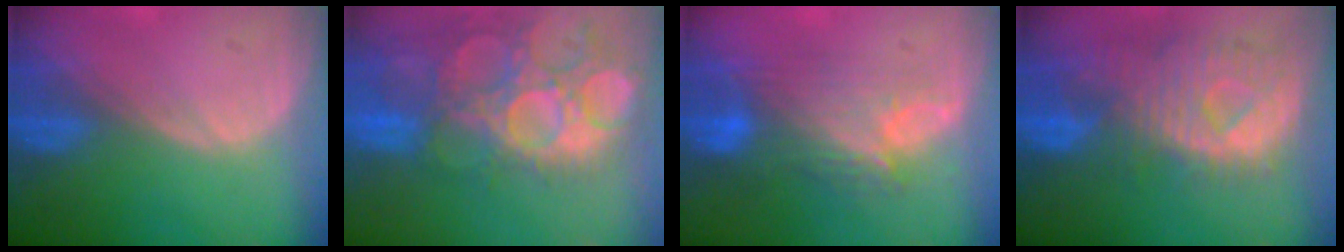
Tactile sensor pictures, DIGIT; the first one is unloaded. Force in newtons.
{"total": 15.1, "press": 12.7, "slide": 8.3}
{"total": 9.6, "press": 8.1, "slide": 5.1}
{"total": 11.2, "press": 9.7, "slide": 5.6}